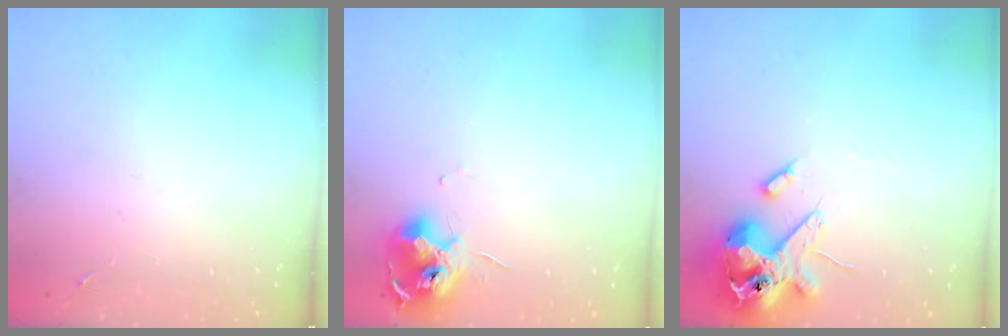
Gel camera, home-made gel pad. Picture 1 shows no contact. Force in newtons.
{"total": 12.0, "press": 11.9, "slide": 1.3}
{"total": 13.7, "press": 13.5, "slide": 2.3}